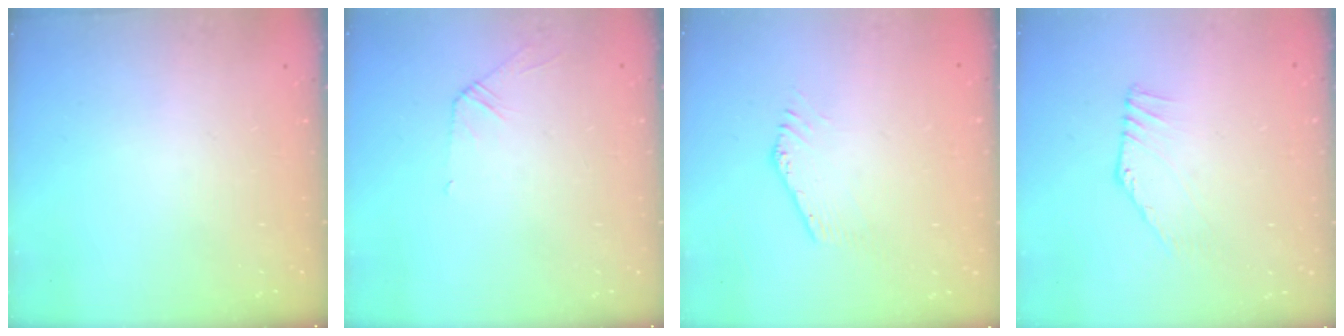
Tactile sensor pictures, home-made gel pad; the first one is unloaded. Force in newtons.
{"total": 5.1, "press": 5.0, "slide": 0.7}
{"total": 1.6, "press": 1.6, "slide": 0.1}
{"total": 3.5, "press": 3.5, "slide": 0.1}